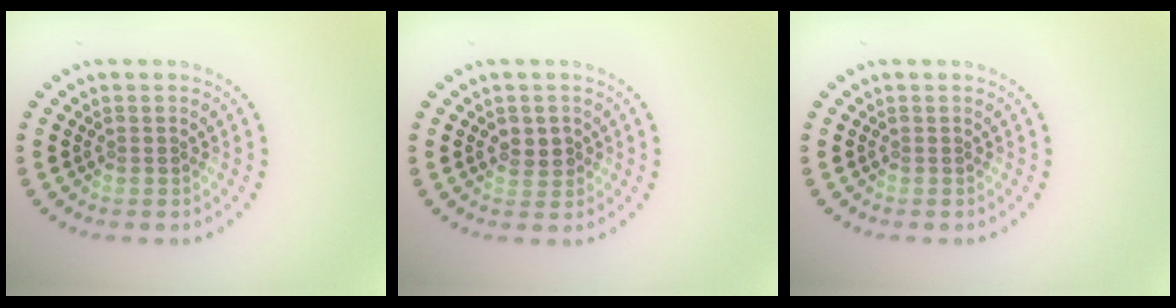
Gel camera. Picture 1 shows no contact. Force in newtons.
{"total": 1.9, "press": 1.8, "slide": 0.5}
{"total": 0.0}